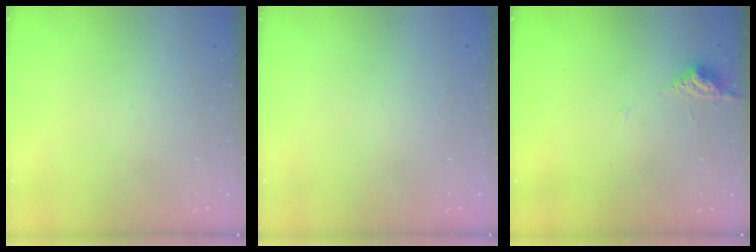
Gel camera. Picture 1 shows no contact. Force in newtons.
{"total": 1.5, "press": 1.2, "slide": 0.9}
{"total": 5.0, "press": 5.0, "slide": 0.6}